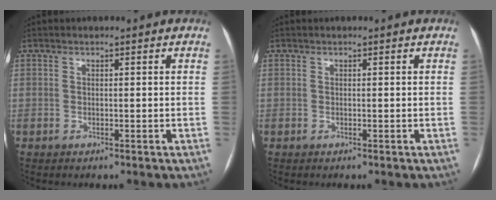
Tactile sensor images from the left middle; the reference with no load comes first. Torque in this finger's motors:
{"motor_torque": [-0.03, 0.15, 0.00, 0.00]}